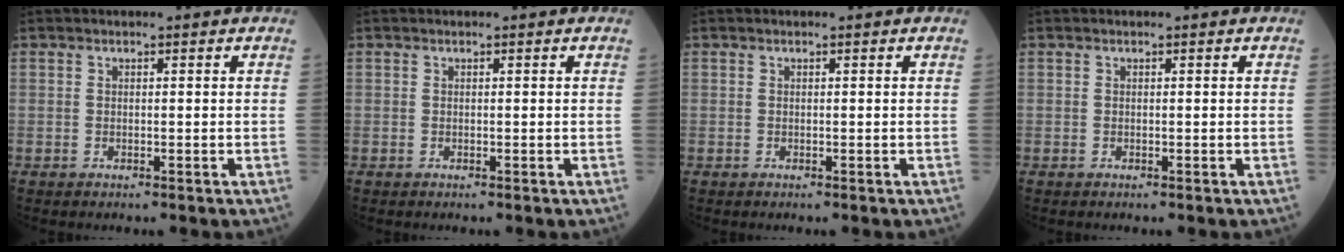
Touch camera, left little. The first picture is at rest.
{"total": 0.0}
{"total": 0.0}
{"total": 0.0}